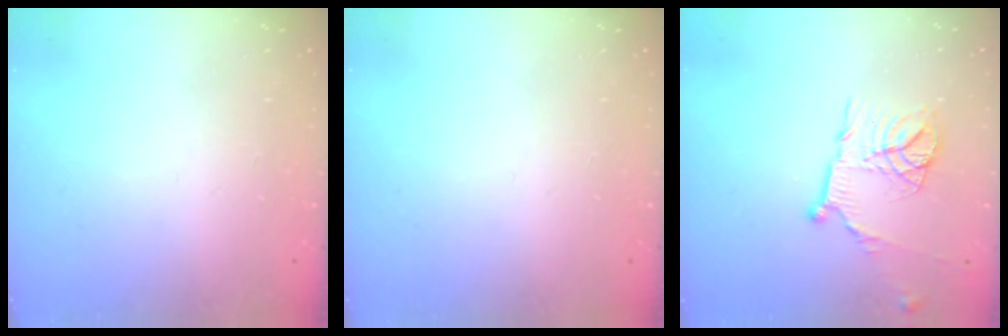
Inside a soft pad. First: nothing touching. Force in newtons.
{"total": 0.0}
{"total": 14.7, "press": 14.7, "slide": 1.6}